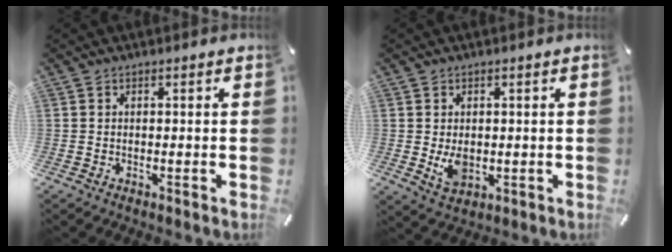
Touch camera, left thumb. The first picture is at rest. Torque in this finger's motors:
{"motor_torque": [1.09, 1.18, 0.62, 0.21, 0.05]}